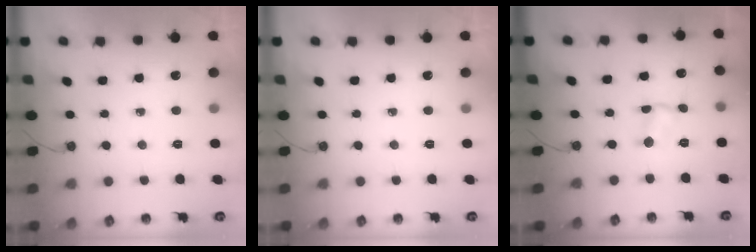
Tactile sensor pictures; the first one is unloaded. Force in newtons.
{"total": 0.0}
{"total": 1.5, "press": 1.5, "slide": 0.2}